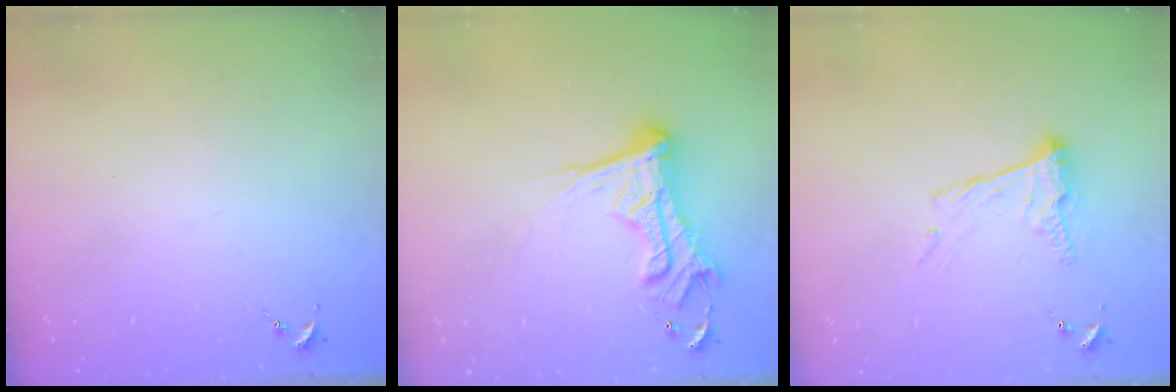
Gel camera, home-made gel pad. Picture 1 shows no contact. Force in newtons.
{"total": 16.7, "press": 16.6, "slide": 1.8}
{"total": 12.0, "press": 12.0, "slide": 0.8}